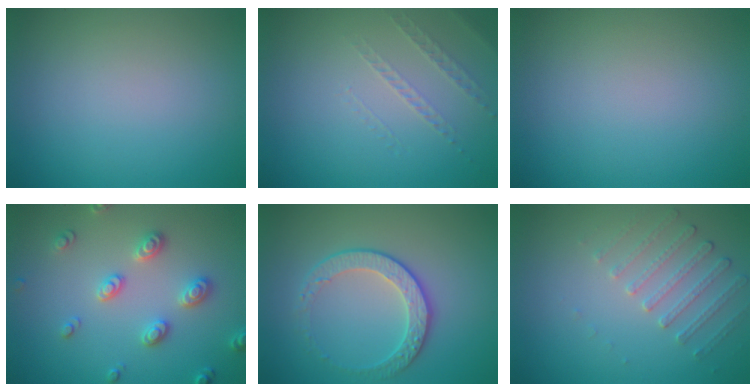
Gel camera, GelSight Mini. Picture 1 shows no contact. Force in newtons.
{"total": 1.1, "press": 0.6, "slide": 0.9}
{"total": 0.0}
{"total": 2.9, "press": 2.8, "slide": 0.4}
{"total": 2.8, "press": 2.4, "slide": 1.4}
{"total": 1.9, "press": 1.5, "slide": 1.2}